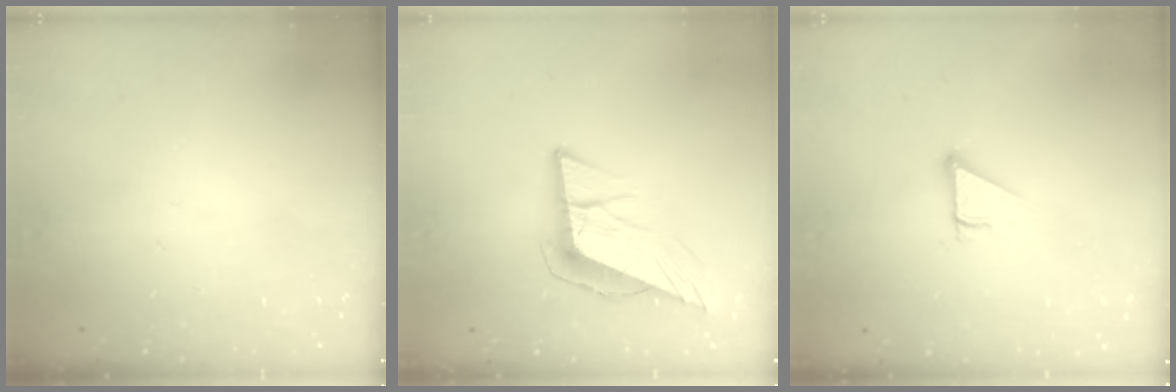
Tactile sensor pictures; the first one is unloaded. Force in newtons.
{"total": 11.2, "press": 10.6, "slide": 3.7}
{"total": 2.7, "press": 2.7, "slide": 0.0}